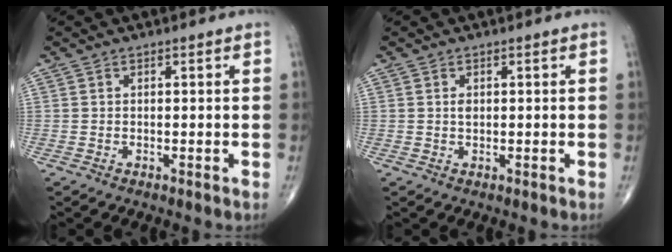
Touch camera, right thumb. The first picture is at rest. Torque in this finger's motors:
{"motor_torque": [0.05, 0.78, 0.28, -0.05, 0.04]}